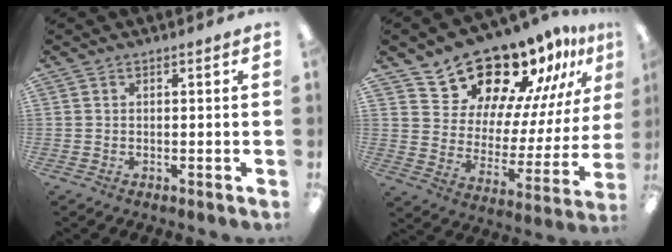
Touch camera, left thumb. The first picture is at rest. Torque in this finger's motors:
{"motor_torque": [1.46, 2.35, 1.23, -1.55, 0.08]}